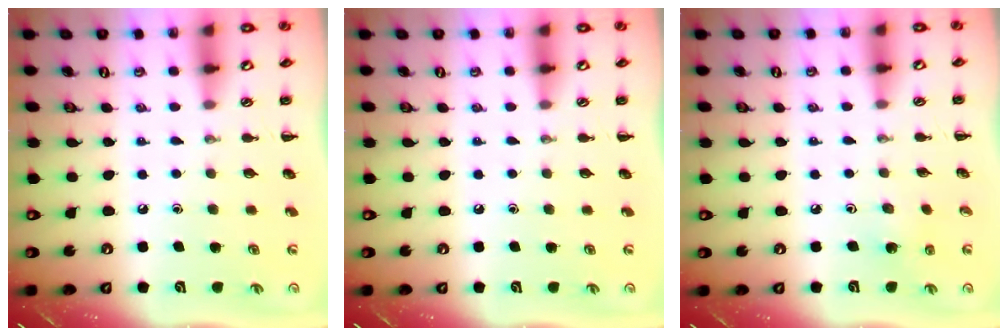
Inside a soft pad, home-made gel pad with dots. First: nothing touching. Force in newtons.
{"total": 0.0}
{"total": 2.6, "press": 2.4, "slide": 0.8}